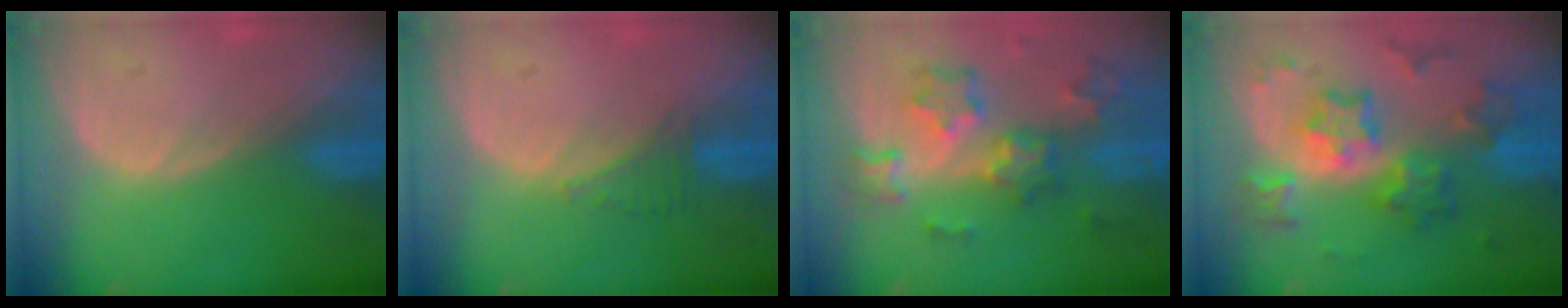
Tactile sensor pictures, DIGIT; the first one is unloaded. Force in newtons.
{"total": 1.9, "press": 1.8, "slide": 0.7}
{"total": 8.8, "press": 7.8, "slide": 4.1}
{"total": 9.2, "press": 9.2, "slide": 0.8}